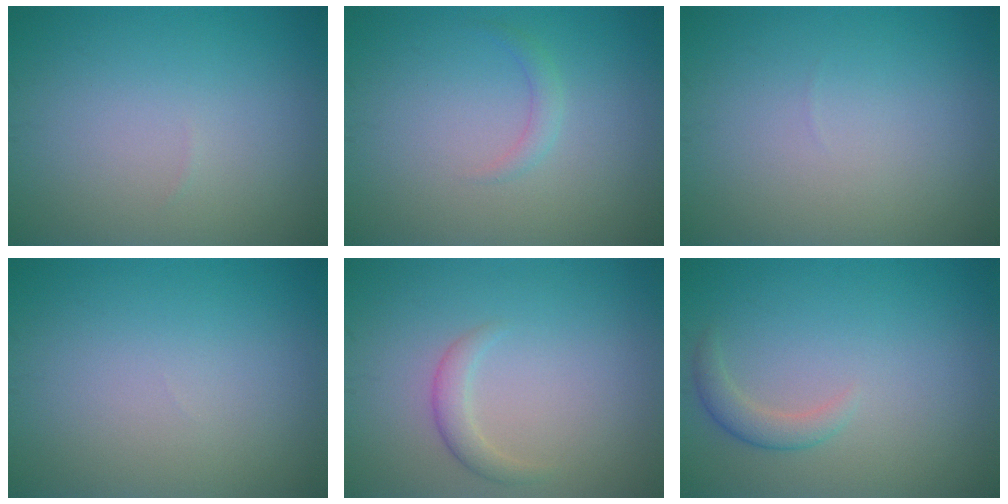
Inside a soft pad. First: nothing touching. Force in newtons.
{"total": 1.1, "press": 1.1, "slide": 0.1}
{"total": 0.0}
{"total": 0.0}
{"total": 1.6, "press": 1.6, "slide": 0.1}
{"total": 1.8, "press": 1.7, "slide": 0.2}